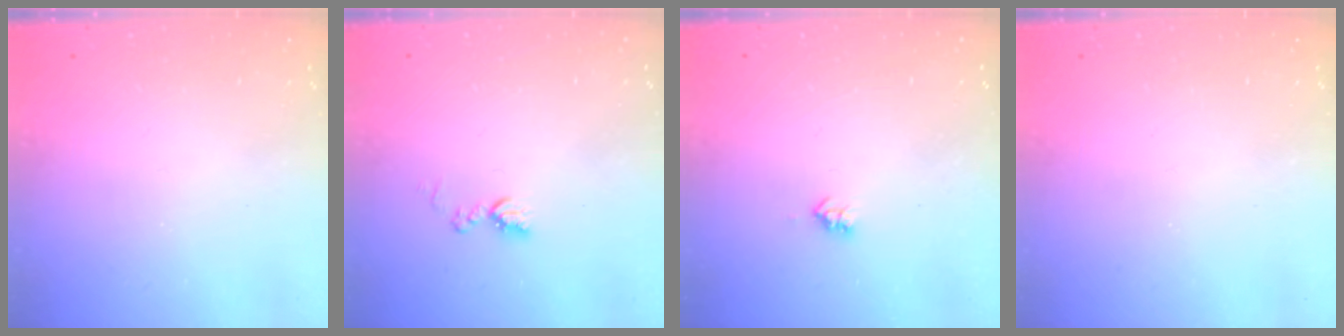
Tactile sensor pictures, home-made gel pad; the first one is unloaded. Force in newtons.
{"total": 6.9, "press": 6.8, "slide": 0.8}
{"total": 2.6, "press": 2.5, "slide": 0.4}
{"total": 0.0}